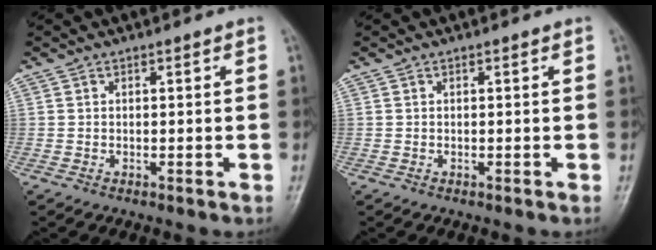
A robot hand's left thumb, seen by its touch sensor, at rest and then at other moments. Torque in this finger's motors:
{"motor_torque": [0.00, 0.00, 0.00, 0.00, 0.00]}